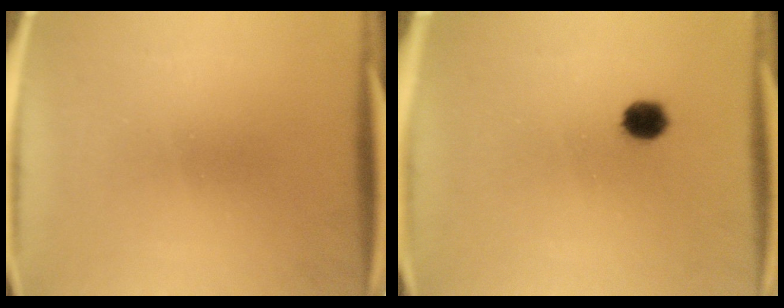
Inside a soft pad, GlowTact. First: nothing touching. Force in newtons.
{"total": 4.0}